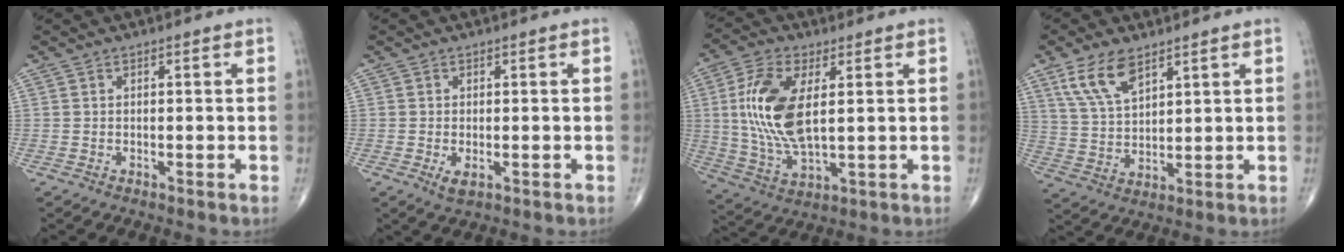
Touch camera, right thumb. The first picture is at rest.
{"total": 2.1, "force": [-0.6, 1.0, 1.8], "torque": [-0.034, -0.005, -0.007]}
{"total": 14.5, "force": [2.5, 6.6, 12.7], "torque": [-0.266, -0.010, 0.055]}
{"total": 9.2, "force": [5.6, 4.2, 5.9], "torque": [-0.109, -0.022, 0.119]}